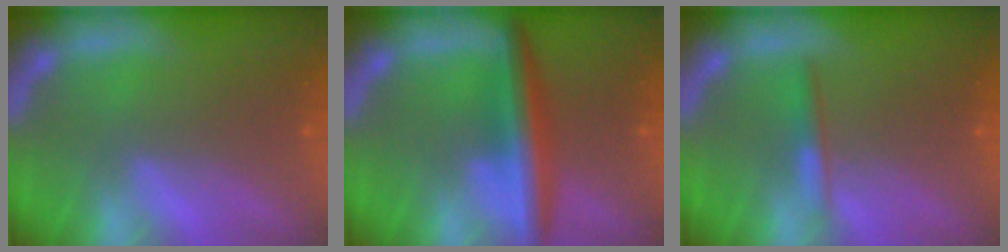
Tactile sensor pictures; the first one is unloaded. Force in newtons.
{"total": 5.0}
{"total": 1.4}